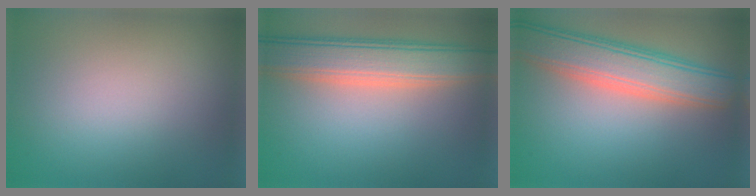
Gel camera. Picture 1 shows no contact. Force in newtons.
{"total": 6.4, "press": 6.4, "slide": 0.8}
{"total": 6.9, "press": 6.9, "slide": 0.5}